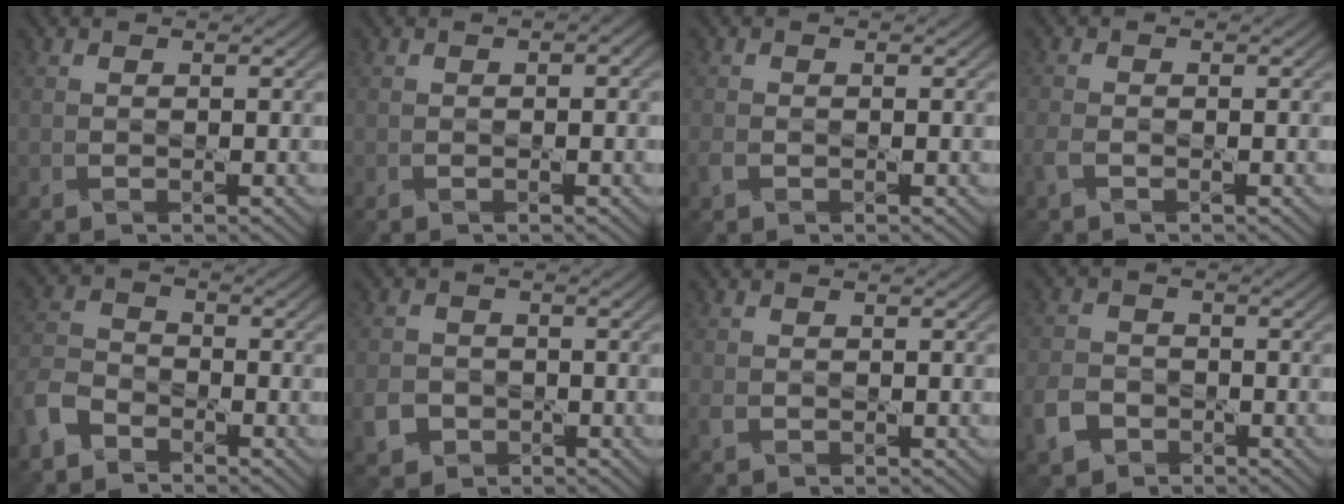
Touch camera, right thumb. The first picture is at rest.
{"total": 1.0, "force": [0.0, 0.6, 0.8], "torque": [-0.017, 0.000, 0.003]}
{"total": 1.6, "force": [-0.7, 1.1, 0.9], "torque": [-0.028, -0.003, -0.018]}
{"total": 2.1, "force": [-1.2, 1.3, 1.3], "torque": [-0.041, -0.002, -0.028]}
{"total": 5.8, "force": [-4.2, 3.2, 2.3], "torque": [-0.066, 0.000, -0.101]}
{"total": 3.9, "force": [-1.7, 3.3, 1.3], "torque": [-0.038, -0.007, -0.036]}
{"total": 1.2, "force": [-0.3, 1.0, 0.7], "torque": [-0.022, -0.004, -0.008]}
{"total": 4.6, "force": [-2.5, 3.4, 1.8], "torque": [-0.053, -0.004, -0.059]}